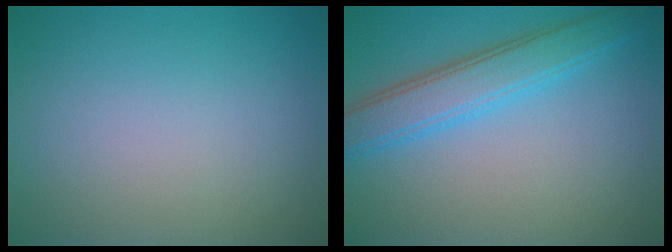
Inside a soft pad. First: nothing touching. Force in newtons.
{"total": 4.5, "press": 4.5, "slide": 0.1}